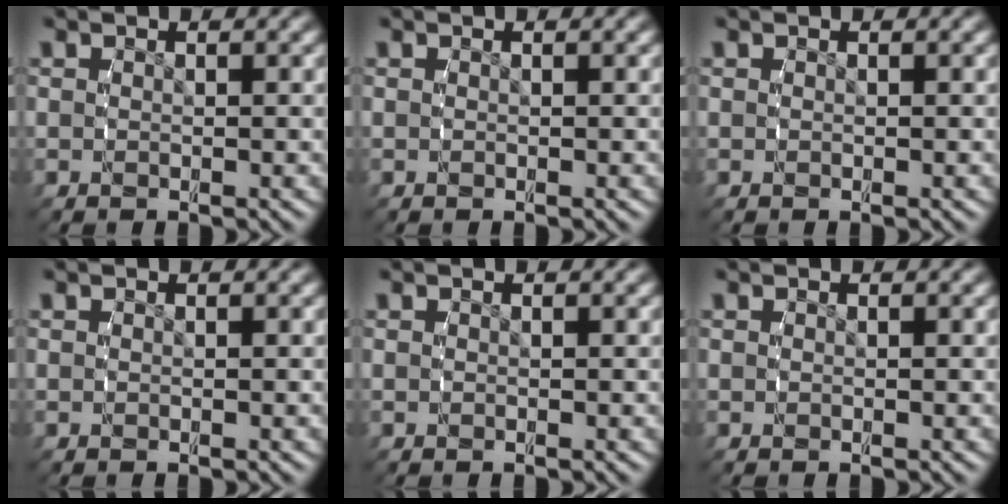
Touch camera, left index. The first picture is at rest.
{"total": 0.0}
{"total": 0.0}
{"total": 0.0}
{"total": 0.0}
{"total": 0.0}